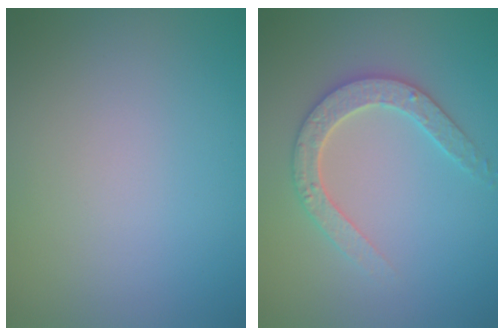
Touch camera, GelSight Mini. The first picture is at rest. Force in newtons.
{"total": 3.0, "press": 2.9, "slide": 0.6}